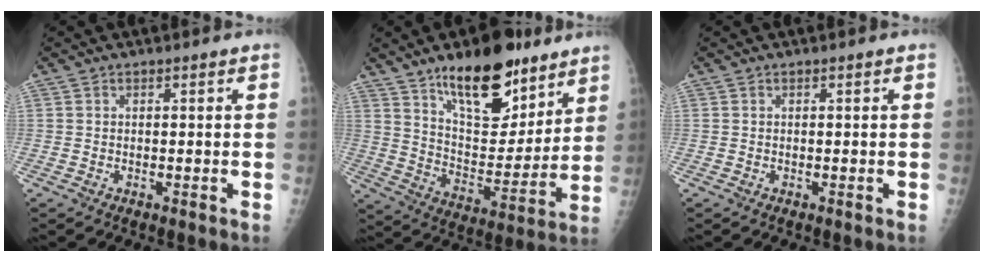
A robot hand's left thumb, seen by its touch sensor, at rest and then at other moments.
{"total": 20.5, "force": [13.5, 8.9, 12.6], "torque": [-0.144, -0.085, 0.226]}
{"total": 0.0}